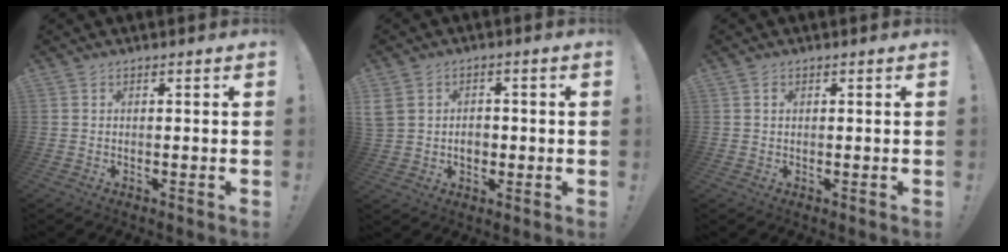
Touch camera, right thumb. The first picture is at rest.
{"total": 5.9, "force": [0.3, 5.3, 2.5], "torque": [-0.052, 0.003, 0.007]}
{"total": 0.9, "force": [0.5, 0.7, 0.4], "torque": [-0.009, 0.003, 0.009]}